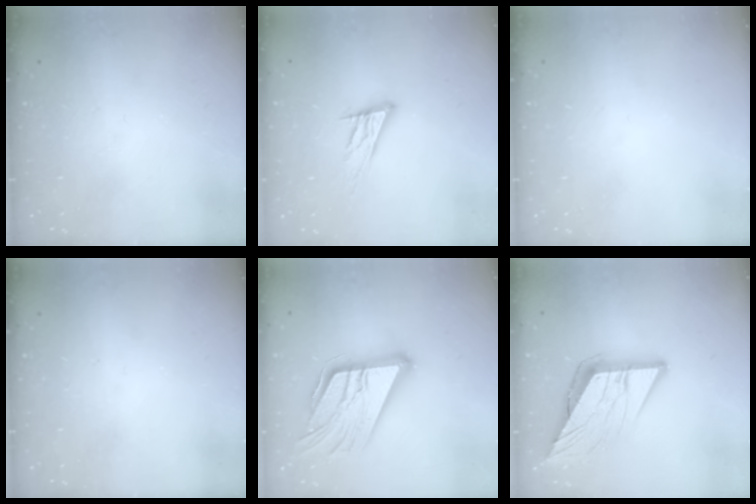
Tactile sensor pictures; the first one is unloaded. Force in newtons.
{"total": 12.7, "press": 12.4, "slide": 2.8}
{"total": 0.0}
{"total": 0.0}
{"total": 21.6, "press": 21.5, "slide": 2.3}
{"total": 12.2, "press": 12.1, "slide": 1.4}